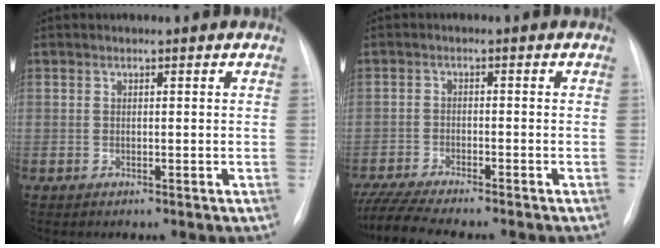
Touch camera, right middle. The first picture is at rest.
{"total": 10.9, "force": [-9.6, 0.9, 5.1], "torque": [-0.085, -0.015, -0.152]}